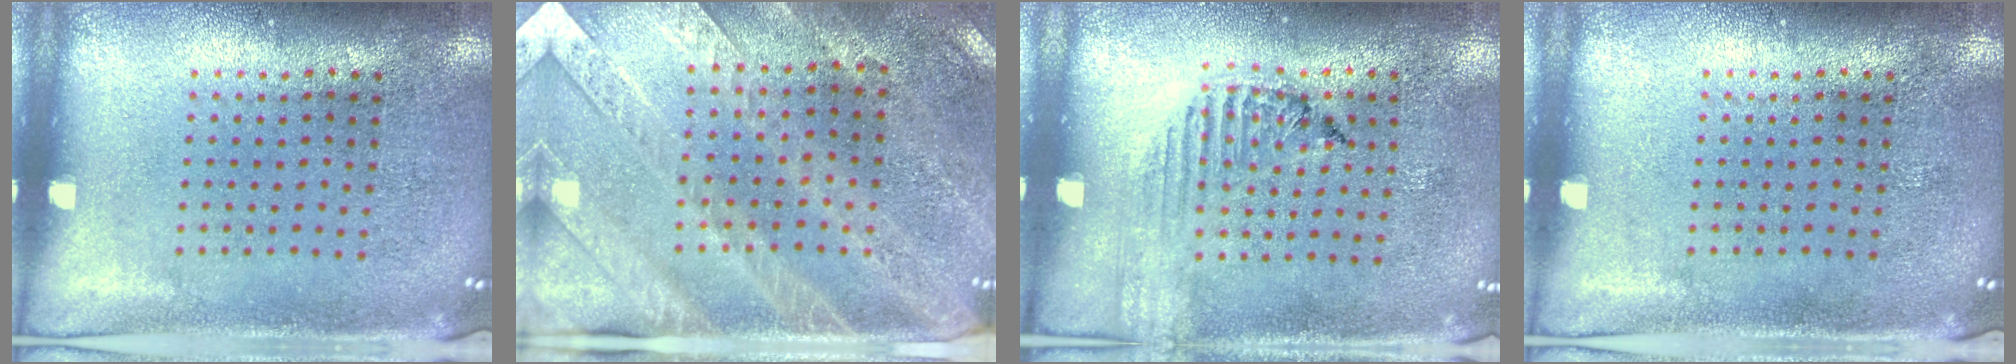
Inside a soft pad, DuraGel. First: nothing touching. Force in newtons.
{"total": 3.0, "press": 2.6, "slide": 1.4}
{"total": 1.3, "press": 1.3, "slide": 0.2}
{"total": 0.0}